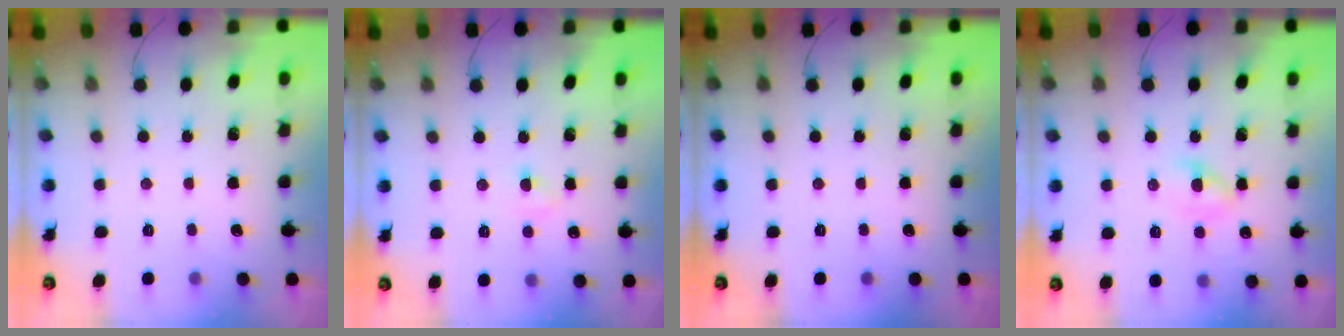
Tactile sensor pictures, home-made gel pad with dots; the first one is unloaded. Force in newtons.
{"total": 2.4, "press": 2.3, "slide": 0.8}
{"total": 0.0}
{"total": 2.9, "press": 2.8, "slide": 0.8}